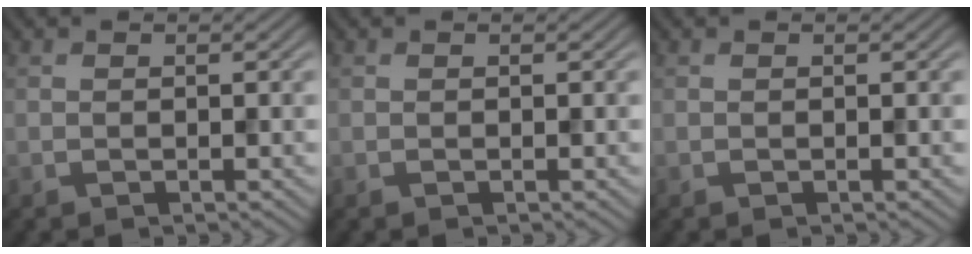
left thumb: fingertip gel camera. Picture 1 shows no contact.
{"total": 0.0}
{"total": 0.0}